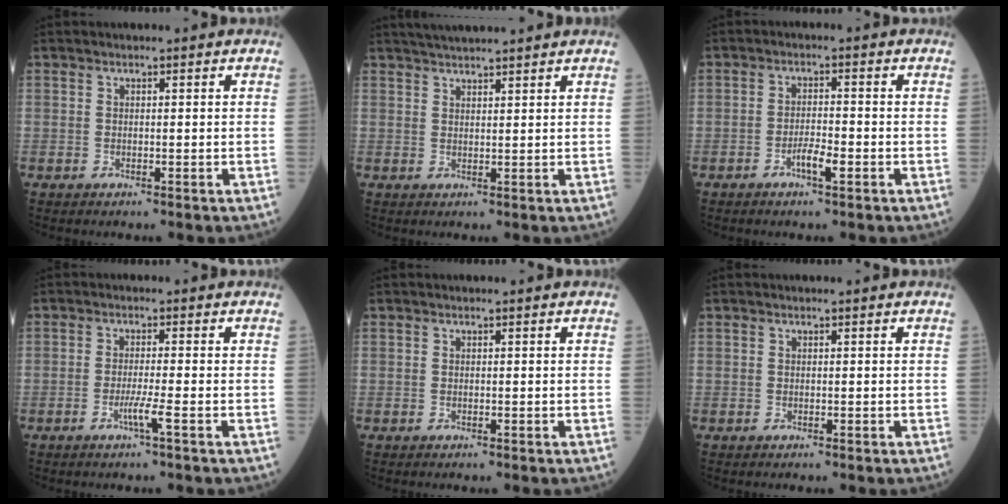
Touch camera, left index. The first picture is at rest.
{"total": 5.6, "force": [5.1, -0.2, 2.2], "torque": [-0.039, 0.029, 0.081]}
{"total": 3.2, "force": [-1.7, 0.5, 2.7], "torque": [-0.049, 0.001, -0.031]}
{"total": 2.7, "force": [-1.3, -0.7, 2.2], "torque": [-0.047, -0.005, -0.028]}
{"total": 0.0}
{"total": 0.0}